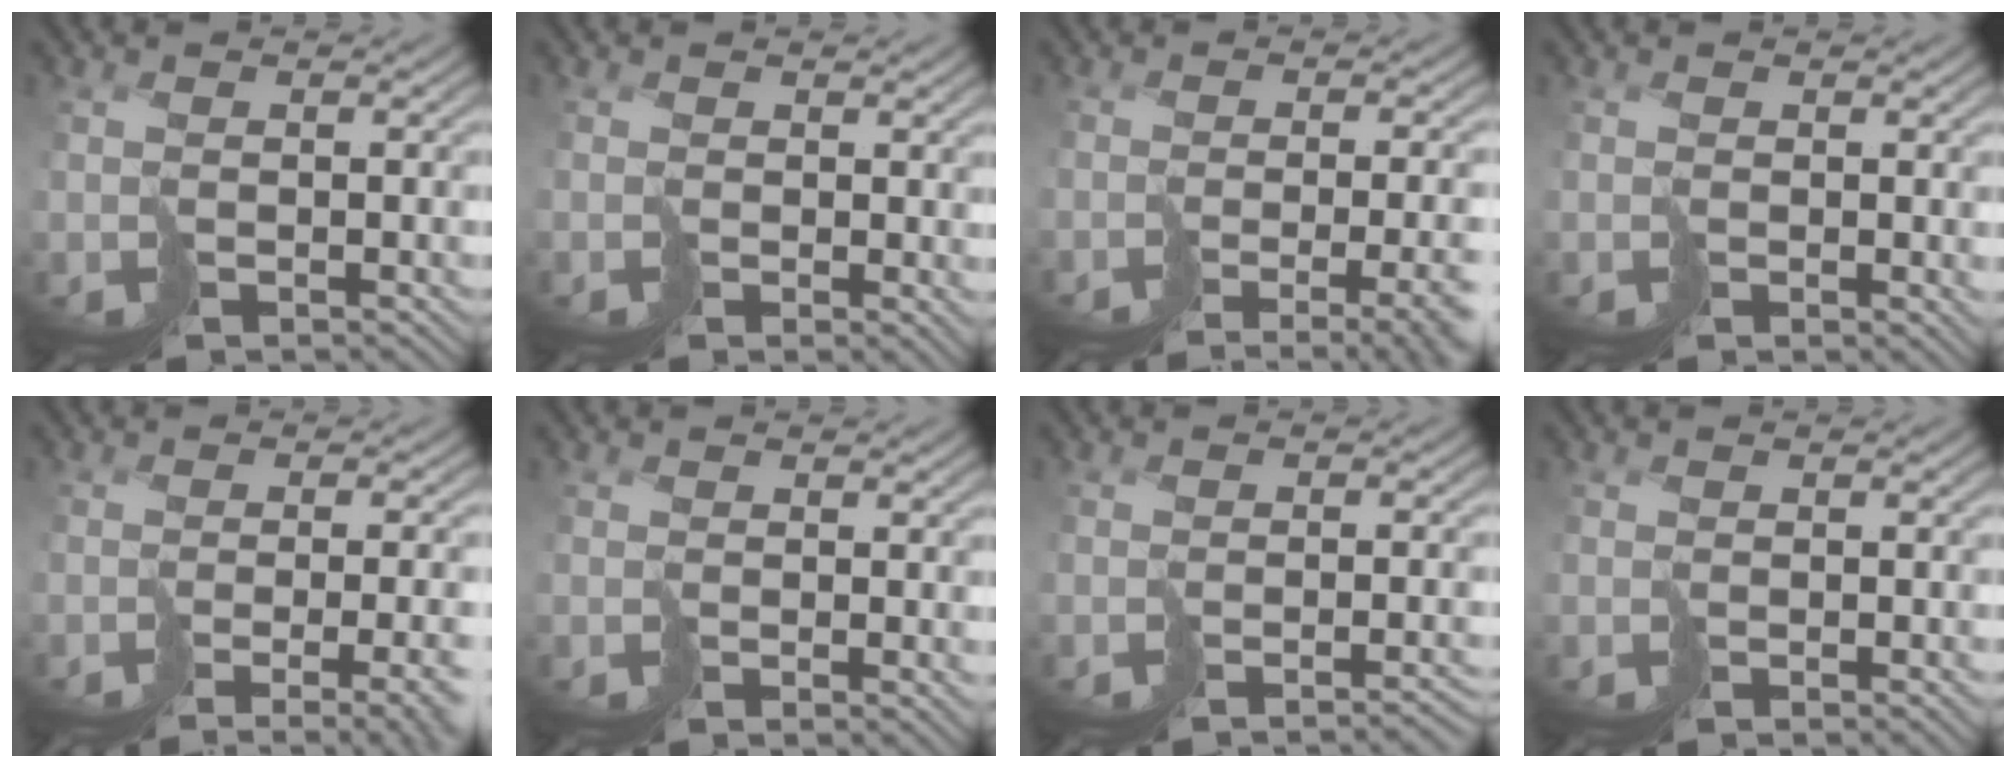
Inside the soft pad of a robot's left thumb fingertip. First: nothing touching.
{"total": 1.3, "force": [0.9, 0.7, 0.6], "torque": [-0.011, -0.001, 0.012]}
{"total": 8.5, "force": [-4.9, 2.4, 6.5], "torque": [-0.073, -0.024, -0.029]}
{"total": 1.1, "force": [0.5, 0.5, 0.8], "torque": [-0.013, 0.002, 0.010]}
{"total": 8.3, "force": [-4.5, 2.4, 6.6], "torque": [-0.070, -0.027, -0.023]}
{"total": 0.7, "force": [0.2, 0.2, 0.6], "torque": [-0.006, 0.000, 0.004]}
{"total": 2.9, "force": [-2.5, -0.2, 1.3], "torque": [-0.009, -0.007, -0.033]}
{"total": 0.5, "force": [-0.4, -0.3, -0.2], "torque": [0.008, 0.003, -0.007]}